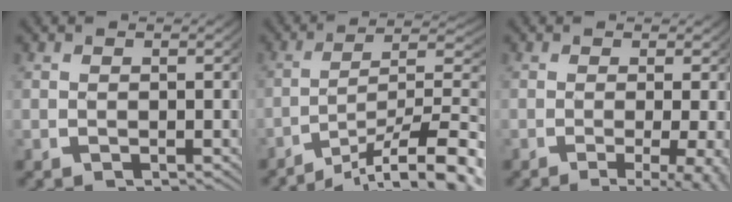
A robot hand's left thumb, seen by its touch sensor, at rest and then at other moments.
{"total": 10.3, "force": [-4.7, 5.3, 7.5], "torque": [-0.114, -0.027, -0.058]}
{"total": 6.3, "force": [-3.5, 2.3, 4.7], "torque": [-0.072, -0.025, -0.041]}